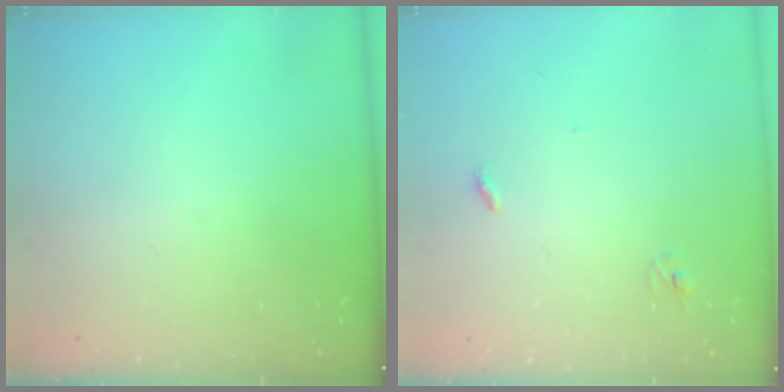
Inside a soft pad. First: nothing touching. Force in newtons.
{"total": 2.8, "press": 2.8, "slide": 0.2}